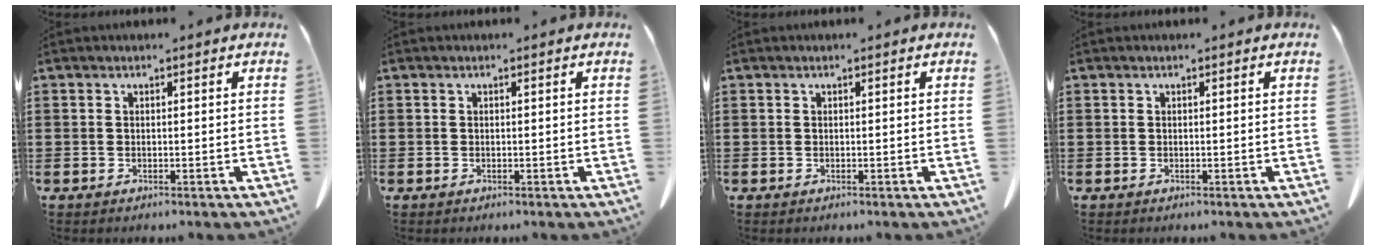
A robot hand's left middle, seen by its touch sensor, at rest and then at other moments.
{"total": 0.0}
{"total": 0.0}
{"total": 0.0}